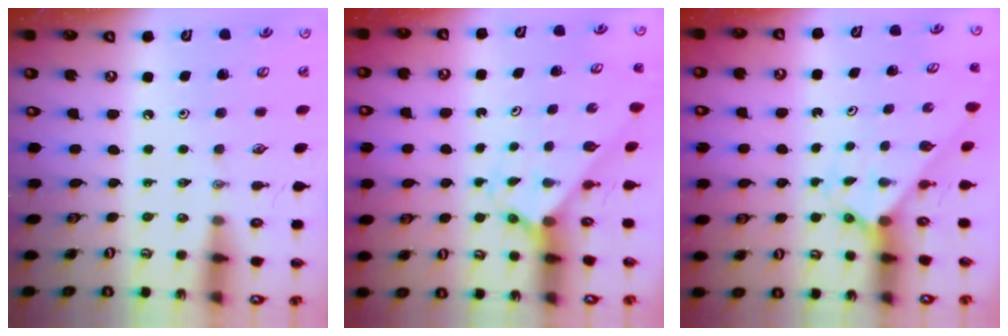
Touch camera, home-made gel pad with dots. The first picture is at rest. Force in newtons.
{"total": 2.4, "press": 2.4, "slide": 0.2}
{"total": 1.9, "press": 1.9, "slide": 0.2}